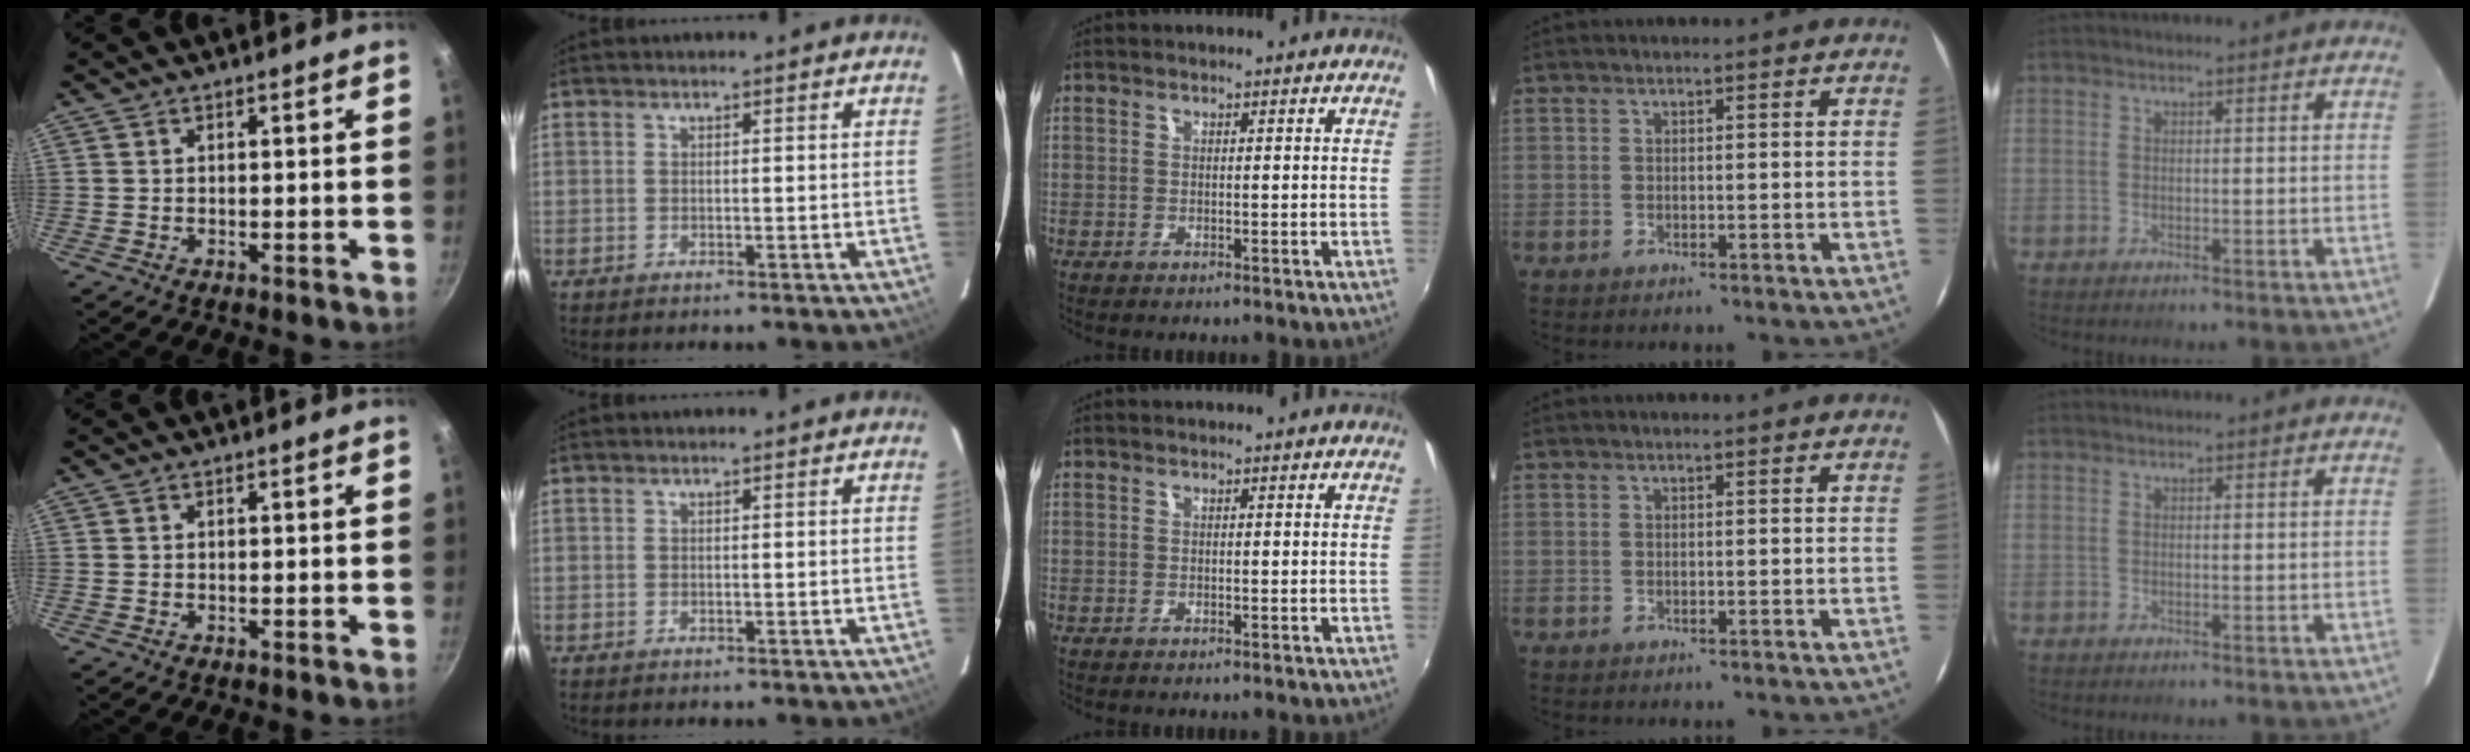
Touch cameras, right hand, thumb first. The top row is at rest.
{}